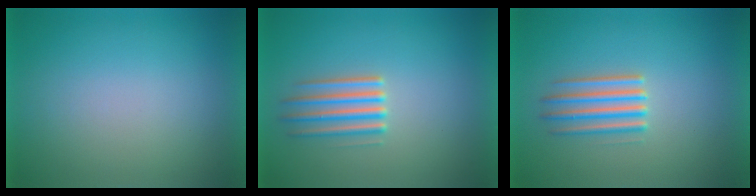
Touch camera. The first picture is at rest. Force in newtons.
{"total": 2.5}
{"total": 2.7}